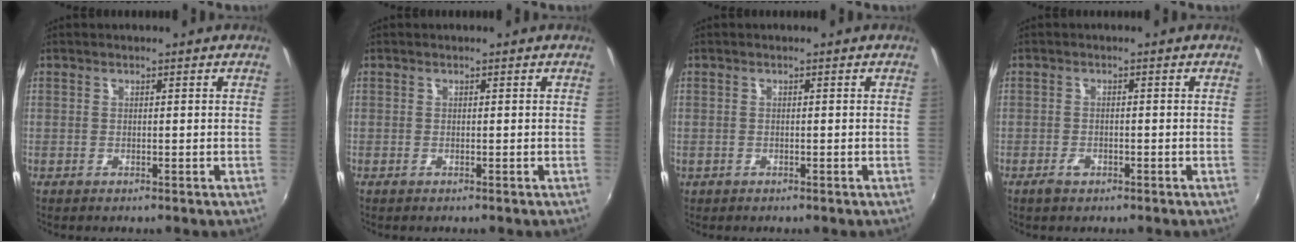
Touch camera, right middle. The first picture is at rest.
{"total": 0.0}
{"total": 0.7, "force": [-0.3, 0.7, 0.2], "torque": [-0.006, -0.003, -0.002]}
{"total": 1.9, "force": [-1.3, 1.1, 1.0], "torque": [-0.021, -0.002, -0.023]}